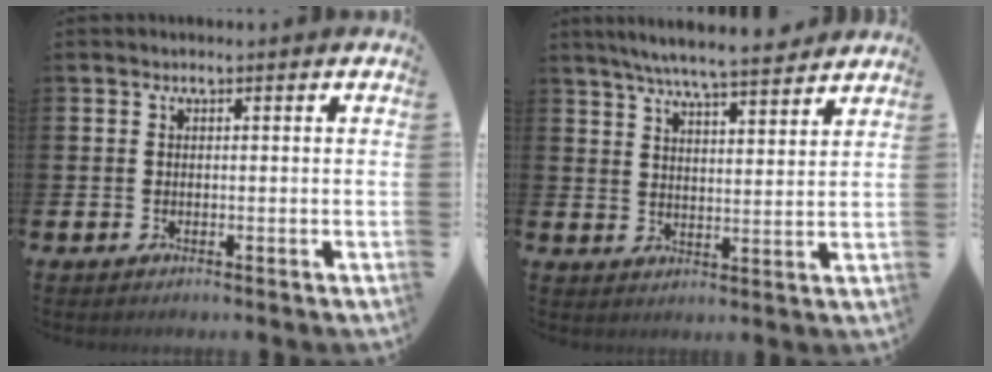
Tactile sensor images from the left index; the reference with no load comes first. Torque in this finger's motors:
{"motor_torque": [1.03, -1.11, 0.76, 0.21]}